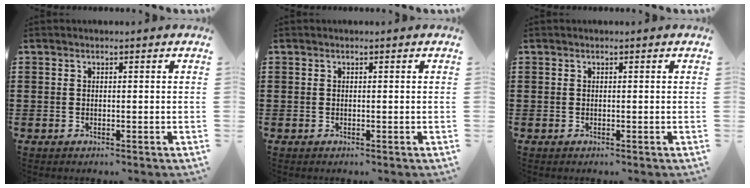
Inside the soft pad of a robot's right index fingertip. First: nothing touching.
{"total": 0.0}
{"total": 0.0}